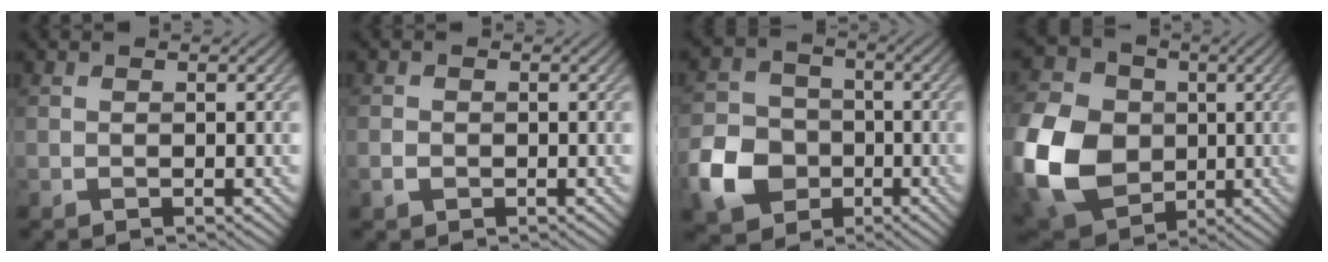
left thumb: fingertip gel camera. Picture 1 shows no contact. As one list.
[{"total": 1.4, "force": [-0.5, 1.1, 0.6], "torque": [-0.013, -0.005, -0.014]}, {"total": 8.9, "force": [-3.4, 7.1, 4.0], "torque": [-0.103, -0.014, -0.079]}, {"total": 16.7, "force": [-2.3, 13.3, 9.7], "torque": [-0.279, -0.013, -0.049]}]